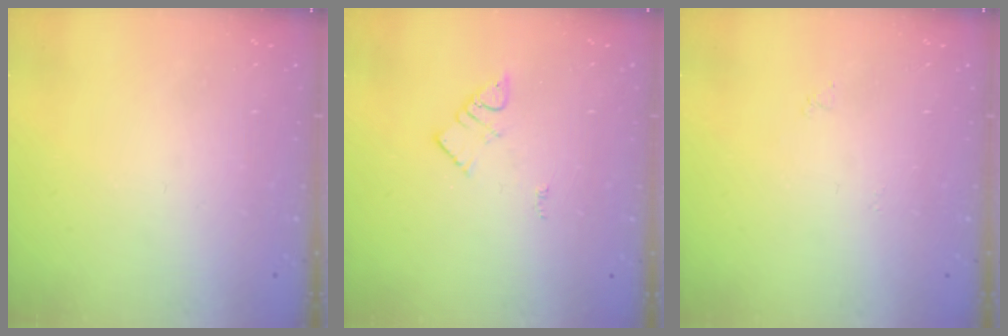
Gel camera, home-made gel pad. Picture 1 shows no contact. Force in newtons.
{"total": 3.1, "press": 3.1, "slide": 0.2}
{"total": 3.3, "press": 3.3, "slide": 0.5}